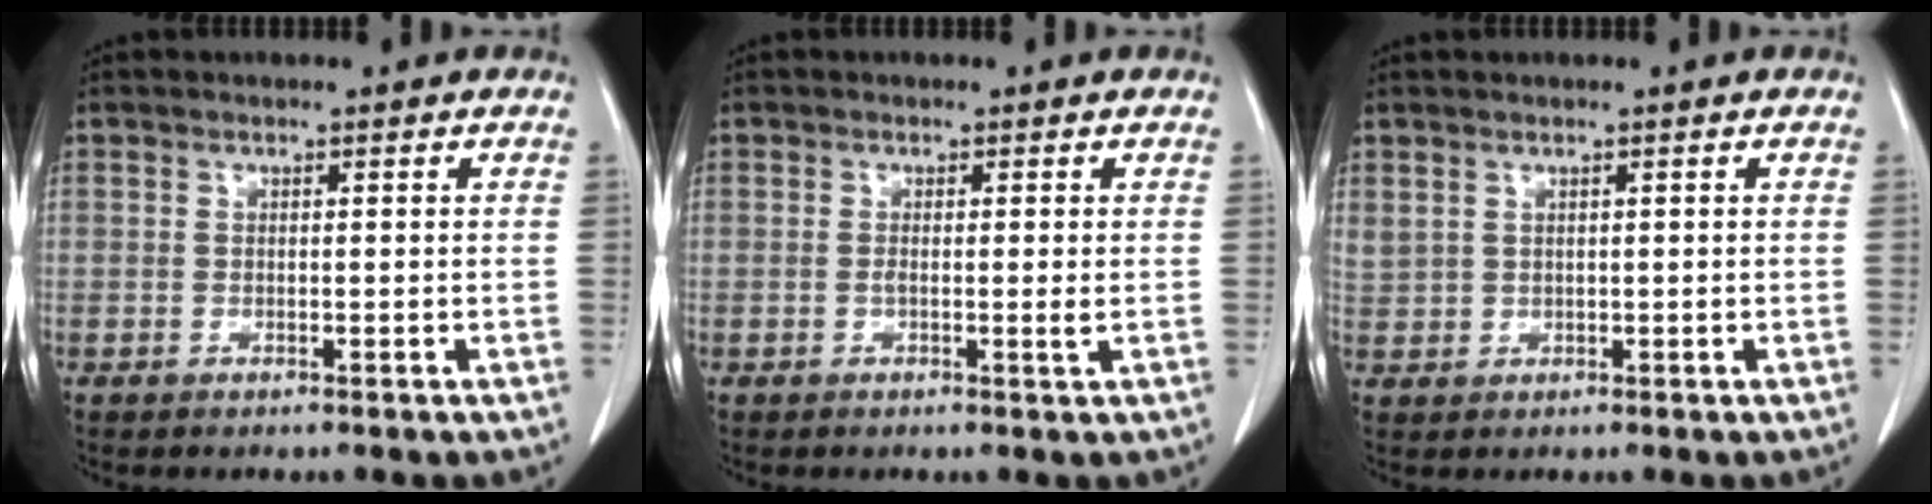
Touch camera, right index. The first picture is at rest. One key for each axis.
{"total": 1.6, "fx": -0.2, "fy": 0.0, "fz": 1.6, "tx": -0.026, "ty": -0.003, "tz": -0.005}
{"total": 2.2, "fx": 1.3, "fy": 1.5, "fz": 0.9, "tx": -0.028, "ty": 0.014, "tz": 0.038}